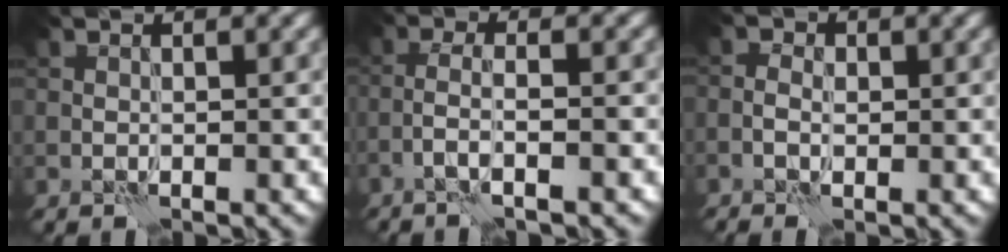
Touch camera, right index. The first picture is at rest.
{"total": 3.1, "force": [-1.6, 0.5, 2.6], "torque": [-0.049, 0.008, -0.039]}
{"total": 2.5, "force": [-0.4, 1.9, 1.7], "torque": [-0.011, 0.011, -0.016]}